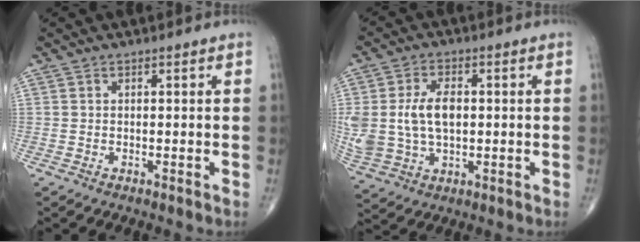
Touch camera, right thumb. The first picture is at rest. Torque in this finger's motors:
{"motor_torque": [1.71, 1.67, 1.16, 0.12, 0.16]}